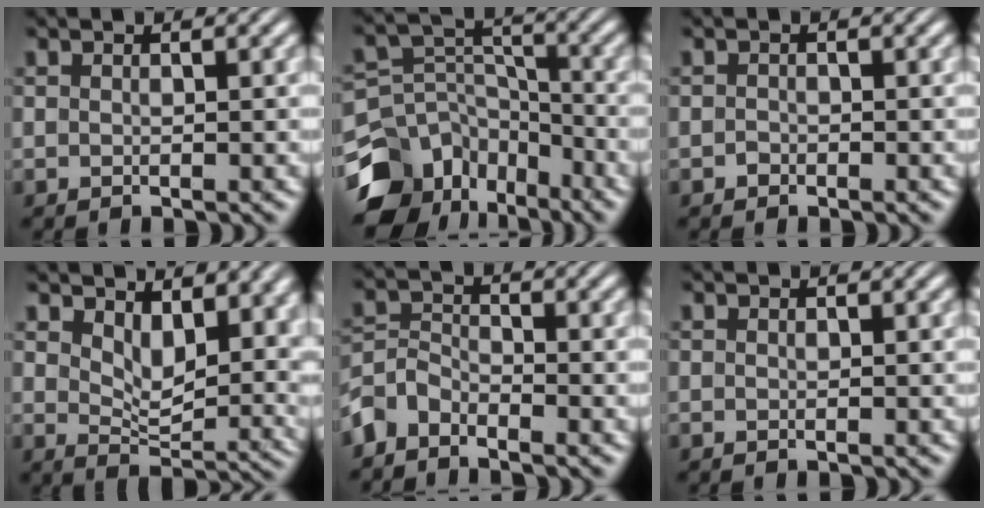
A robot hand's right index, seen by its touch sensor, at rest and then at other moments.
{"total": 11.0, "force": [-5.5, 8.2, 4.8], "torque": [-0.074, -0.047, -0.083]}
{"total": 0.6, "force": [-0.6, 0.1, -0.1], "torque": [0.002, -0.006, -0.007]}
{"total": 5.8, "force": [3.7, 2.4, 3.8], "torque": [-0.042, -0.011, 0.054]}
{"total": 4.6, "force": [-2.9, 3.3, 1.5], "torque": [-0.030, -0.015, -0.052]}
{"total": 0.0}